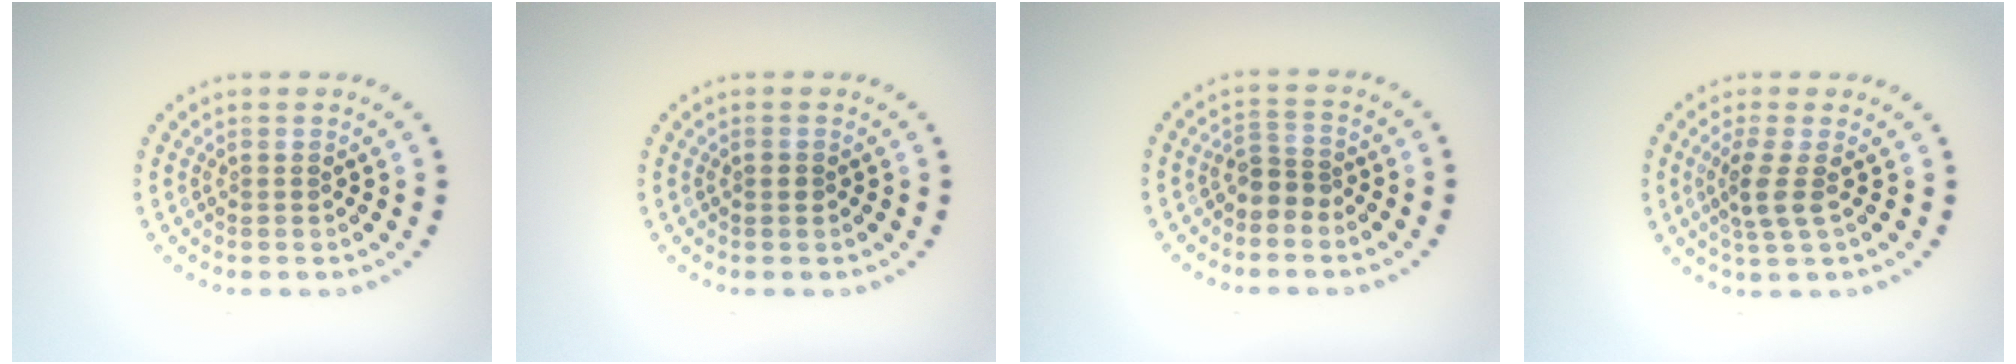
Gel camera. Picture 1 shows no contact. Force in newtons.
{"total": 0.9, "press": 0.9, "slide": 0.0}
{"total": 2.0, "press": 1.6, "slide": 1.2}
{"total": 2.5, "press": 1.9, "slide": 1.6}